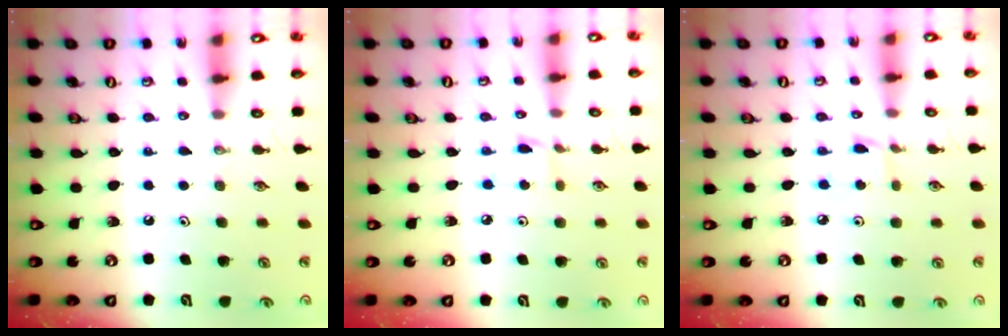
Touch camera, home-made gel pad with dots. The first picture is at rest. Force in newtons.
{"total": 2.8, "press": 2.8, "slide": 0.4}
{"total": 2.8, "press": 2.8, "slide": 0.4}